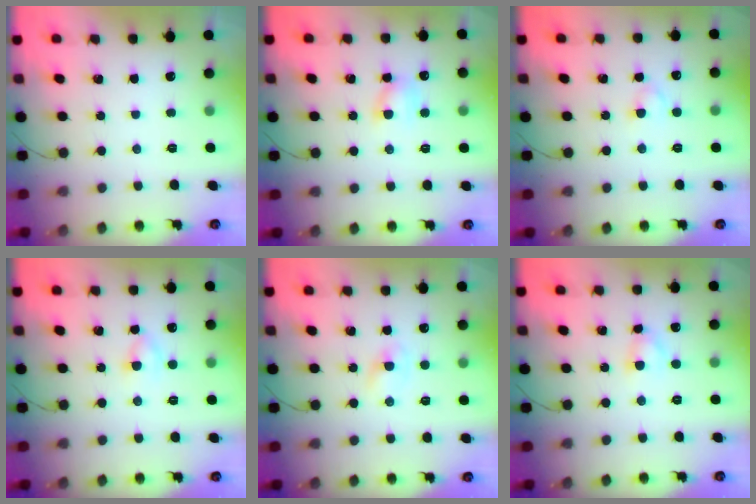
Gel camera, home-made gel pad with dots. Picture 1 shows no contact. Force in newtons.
{"total": 5.9, "press": 5.7, "slide": 1.4}
{"total": 2.7, "press": 2.4, "slide": 1.2}
{"total": 2.5, "press": 2.2, "slide": 1.1}
{"total": 1.8, "press": 1.5, "slide": 0.9}
{"total": 3.4, "press": 3.2, "slide": 1.1}